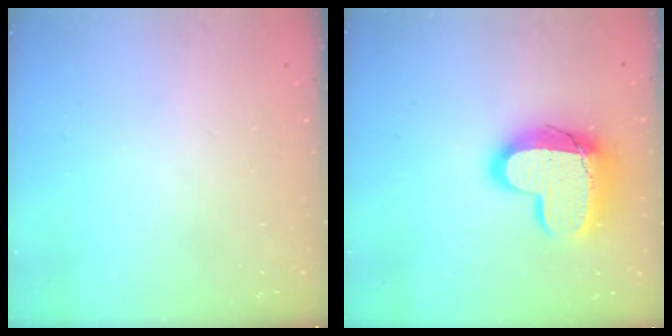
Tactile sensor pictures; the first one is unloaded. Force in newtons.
{"total": 15.8, "press": 15.7, "slide": 1.0}